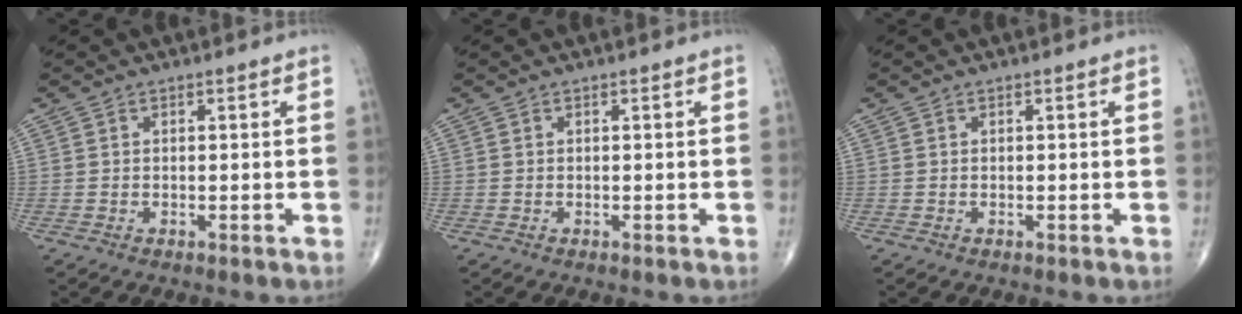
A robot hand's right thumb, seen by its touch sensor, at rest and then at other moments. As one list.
[{"total": 0.0}, {"total": 0.0}]